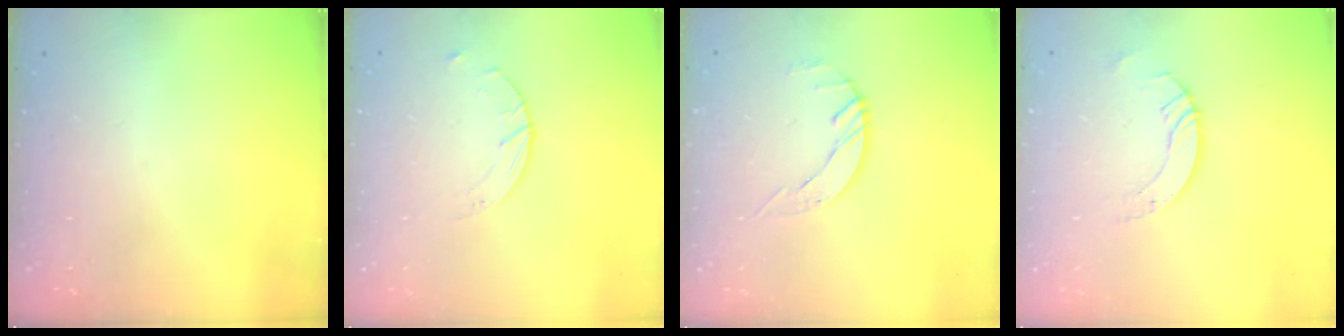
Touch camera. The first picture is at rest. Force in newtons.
{"total": 2.0, "press": 2.0, "slide": 0.3}
{"total": 2.9, "press": 2.8, "slide": 0.3}
{"total": 6.2, "press": 6.2, "slide": 0.6}